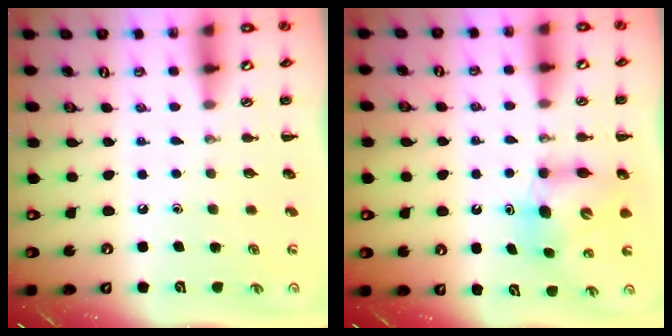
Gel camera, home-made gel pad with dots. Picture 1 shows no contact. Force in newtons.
{"total": 7.1, "press": 7.0, "slide": 0.8}